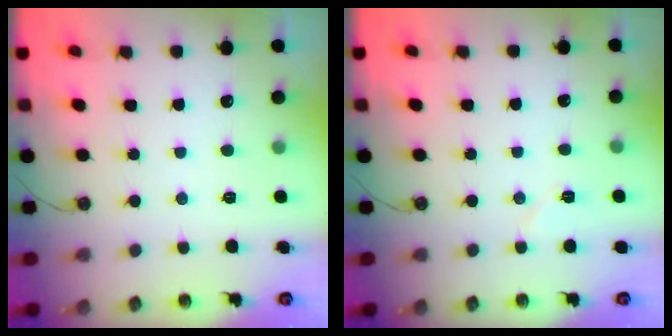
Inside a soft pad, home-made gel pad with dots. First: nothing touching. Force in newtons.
{"total": 4.4, "press": 4.1, "slide": 1.8}